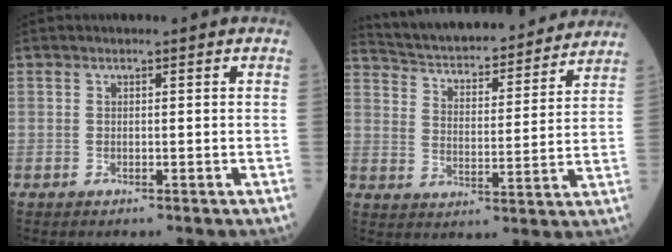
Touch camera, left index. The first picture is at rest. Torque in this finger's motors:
{"motor_torque": [-0.01, -1.01, 0.22, 0.10]}